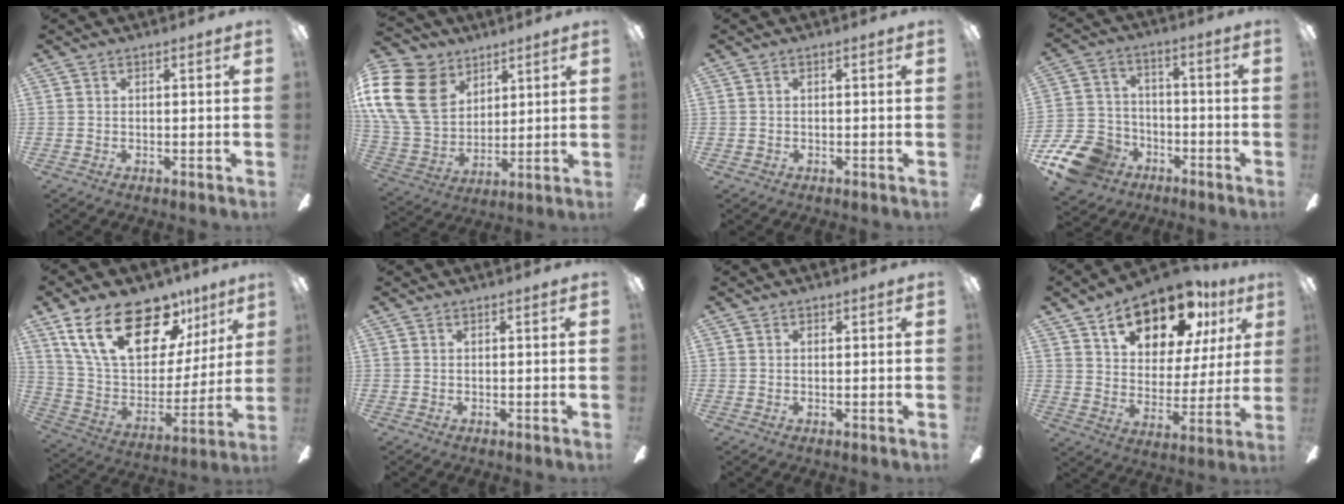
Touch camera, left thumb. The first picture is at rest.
{"total": 18.9, "force": [7.7, 14.1, 10.0], "torque": [-0.236, -0.023, 0.147]}
{"total": 0.8, "force": [-0.3, 0.8, 0.2], "torque": [-0.003, 0.004, -0.009]}
{"total": 14.8, "force": [-8.8, 9.9, 6.7], "torque": [-0.153, 0.059, -0.155]}
{"total": 24.0, "force": [14.7, 12.0, 14.7], "torque": [-0.251, -0.080, 0.260]}
{"total": 0.0}
{"total": 0.7, "force": [0.1, 0.6, 0.3], "torque": [-0.004, 0.004, 0.002]}
{"total": 17.2, "force": [11.4, 8.9, 9.2], "torque": [-0.138, -0.068, 0.196]}